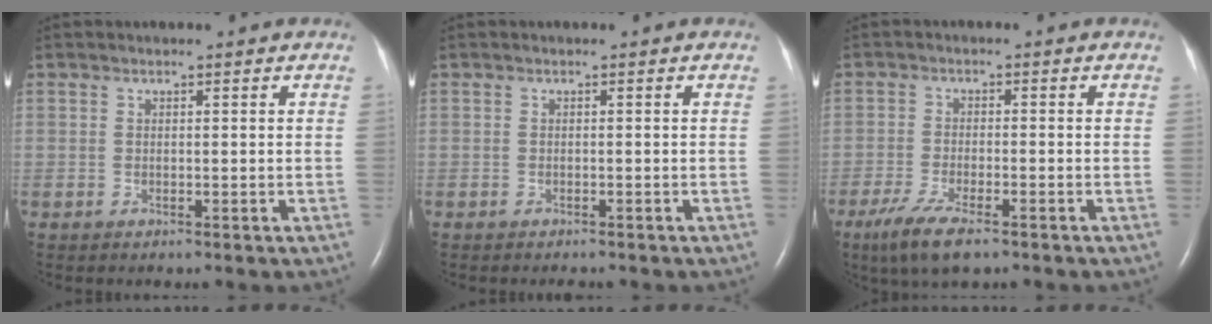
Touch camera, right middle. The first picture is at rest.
{"total": 1.4, "force": [-1.3, 0.3, 0.6], "torque": [-0.014, -0.004, -0.013]}
{"total": 7.0, "force": [-4.6, 1.4, 5.0], "torque": [-0.101, -0.017, -0.076]}